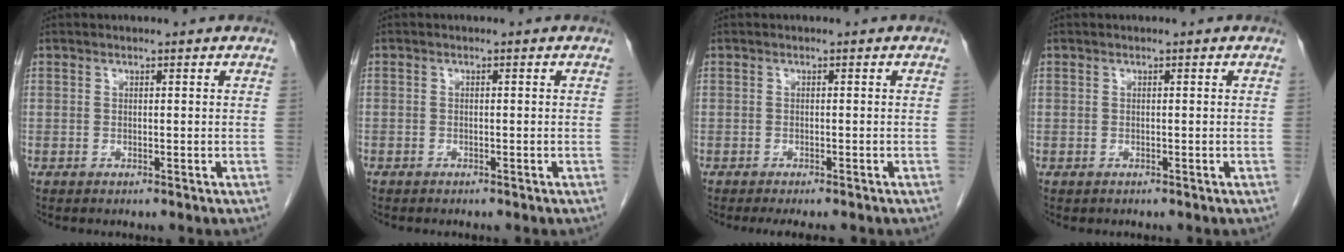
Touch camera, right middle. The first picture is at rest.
{"total": 0.6, "force": [-0.5, 0.4, 0.1], "torque": [-0.007, 0.003, -0.010]}
{"total": 4.5, "force": [-4.0, 0.9, 2.0], "torque": [-0.018, -0.010, -0.052]}
{"total": 0.0}